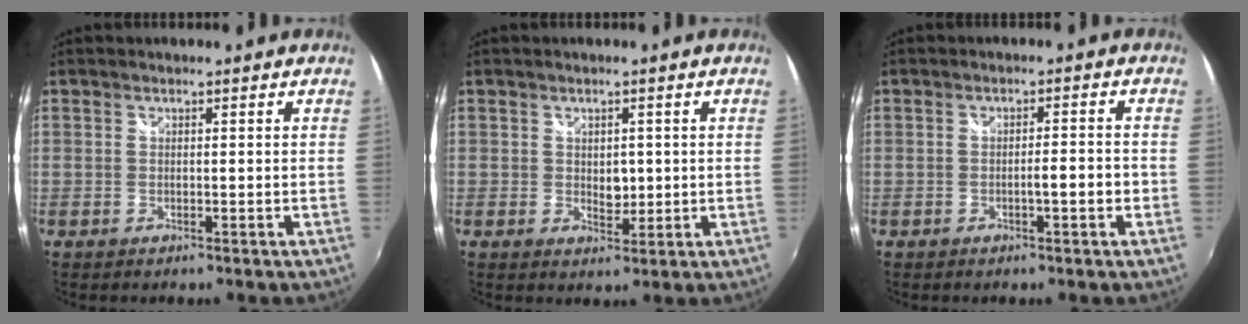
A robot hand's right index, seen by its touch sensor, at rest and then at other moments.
{"total": 3.0, "force": [0.2, 2.2, 2.0], "torque": [-0.028, -0.003, 0.005]}
{"total": 3.0, "force": [-1.1, 0.3, 2.7], "torque": [-0.044, 0.001, -0.017]}